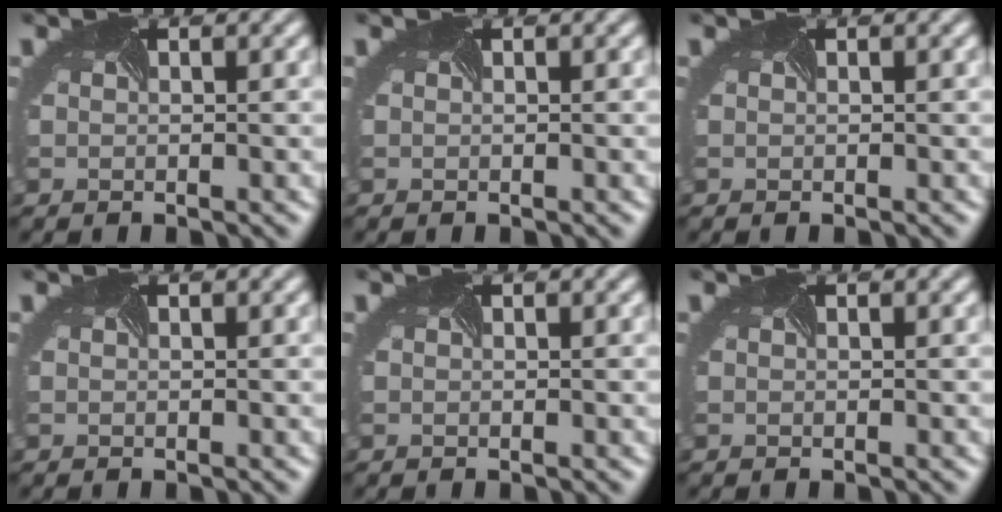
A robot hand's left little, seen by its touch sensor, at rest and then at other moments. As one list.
[{"total": 0.0}, {"total": 0.0}, {"total": 0.0}, {"total": 0.0}, {"total": 0.0}]